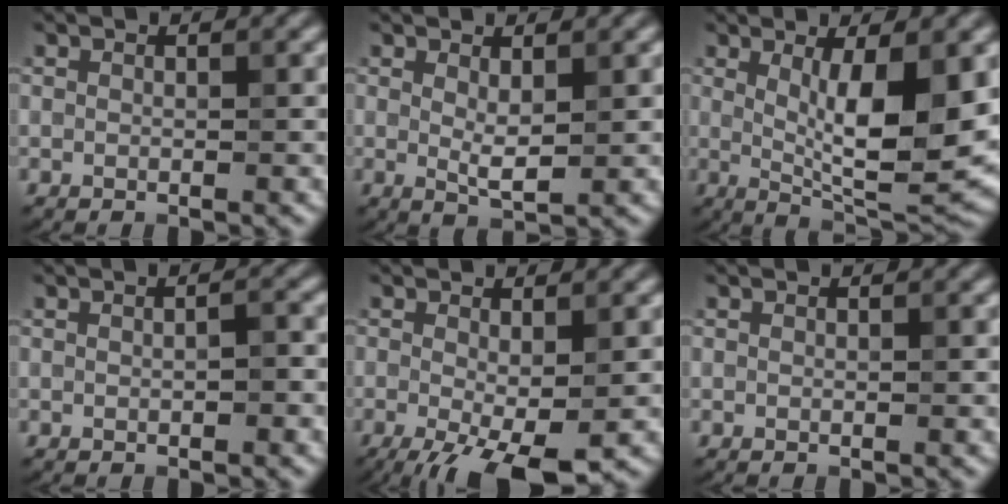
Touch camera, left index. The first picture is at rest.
{"total": 2.0, "force": [0.6, 0.6, 1.8], "torque": [-0.034, -0.008, 0.015]}
{"total": 8.9, "force": [1.1, 2.3, 8.5], "torque": [-0.128, -0.018, 0.028]}
{"total": 1.3, "force": [-0.1, 0.3, 1.3], "torque": [-0.018, 0.002, 0.000]}
{"total": 5.8, "force": [-2.3, 1.6, 5.0], "torque": [-0.089, -0.014, -0.035]}
{"total": 0.0}